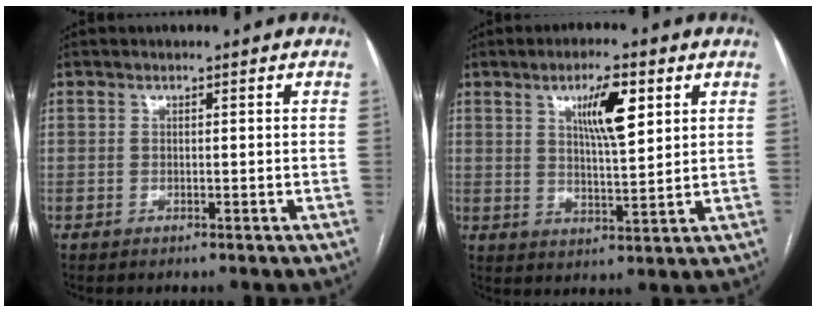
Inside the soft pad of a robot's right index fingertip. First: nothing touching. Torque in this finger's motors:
{"motor_torque": [0.47, 0.17, 0.45, 0.09]}